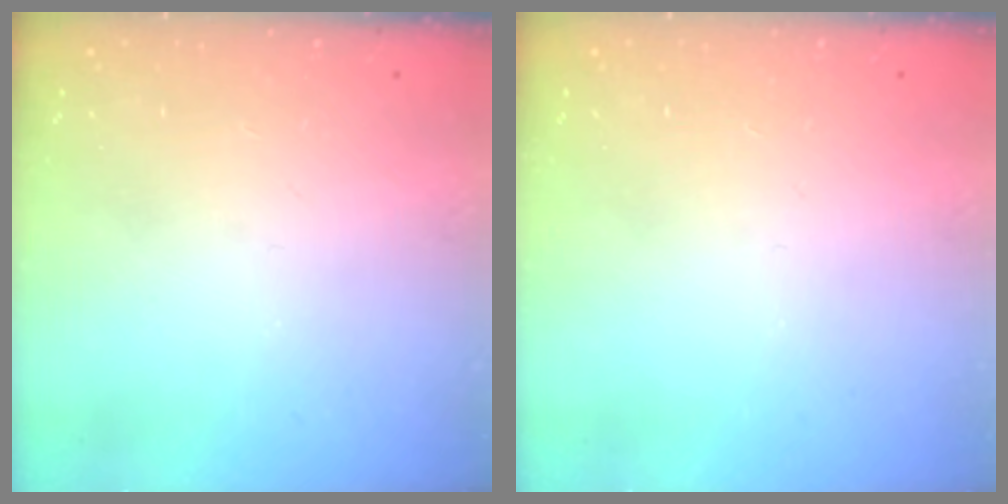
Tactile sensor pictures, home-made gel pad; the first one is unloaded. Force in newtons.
{"total": 0.0}